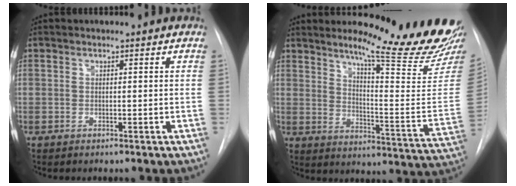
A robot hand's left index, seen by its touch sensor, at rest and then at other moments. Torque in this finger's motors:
{"motor_torque": [0.15, -0.35, 0.29, 0.06]}